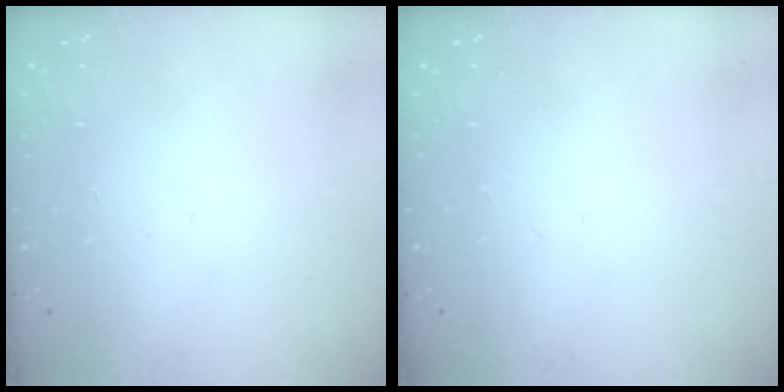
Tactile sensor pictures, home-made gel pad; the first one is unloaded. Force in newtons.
{"total": 0.0}